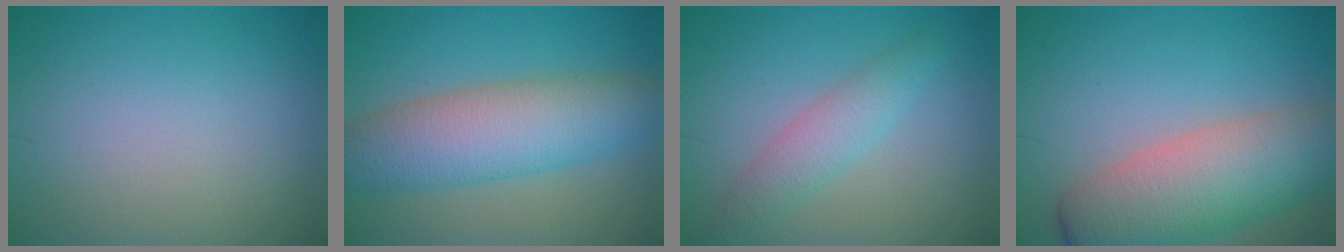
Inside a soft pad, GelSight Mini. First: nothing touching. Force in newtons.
{"total": 8.3, "press": 8.3, "slide": 0.5}
{"total": 2.9, "press": 2.9, "slide": 0.1}
{"total": 9.1, "press": 9.1, "slide": 0.4}